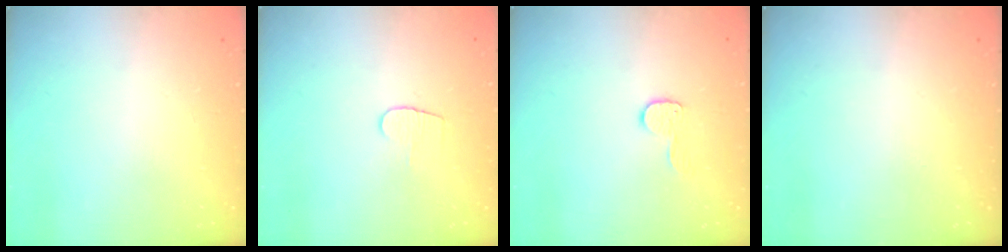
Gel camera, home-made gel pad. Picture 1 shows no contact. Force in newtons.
{"total": 5.1, "press": 5.1, "slide": 0.5}
{"total": 6.7, "press": 6.7, "slide": 0.4}
{"total": 0.0}